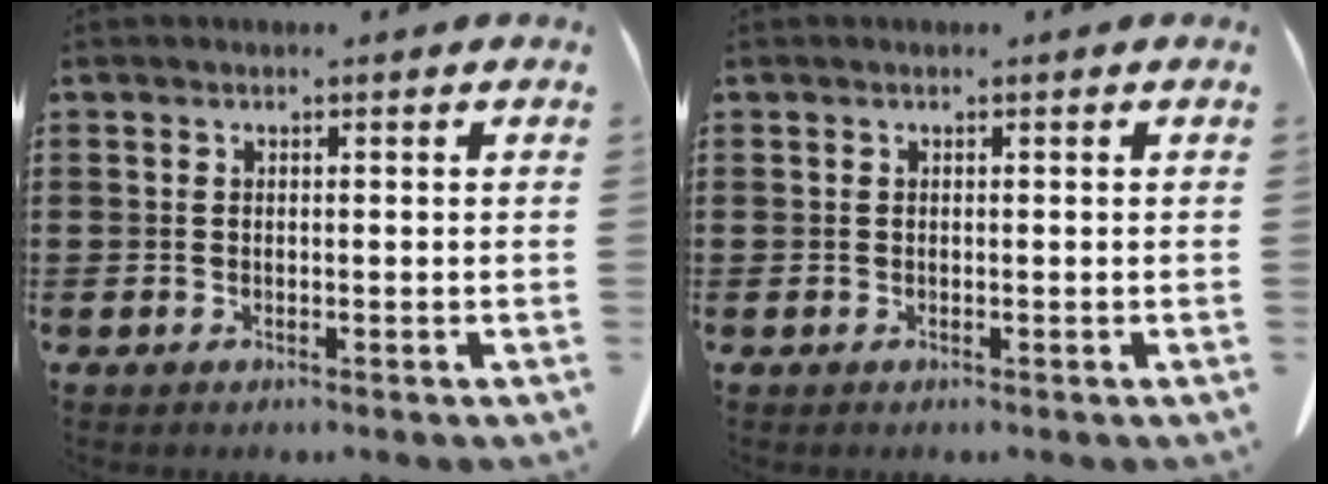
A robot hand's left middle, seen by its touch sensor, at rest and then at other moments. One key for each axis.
{"total": 0.0}